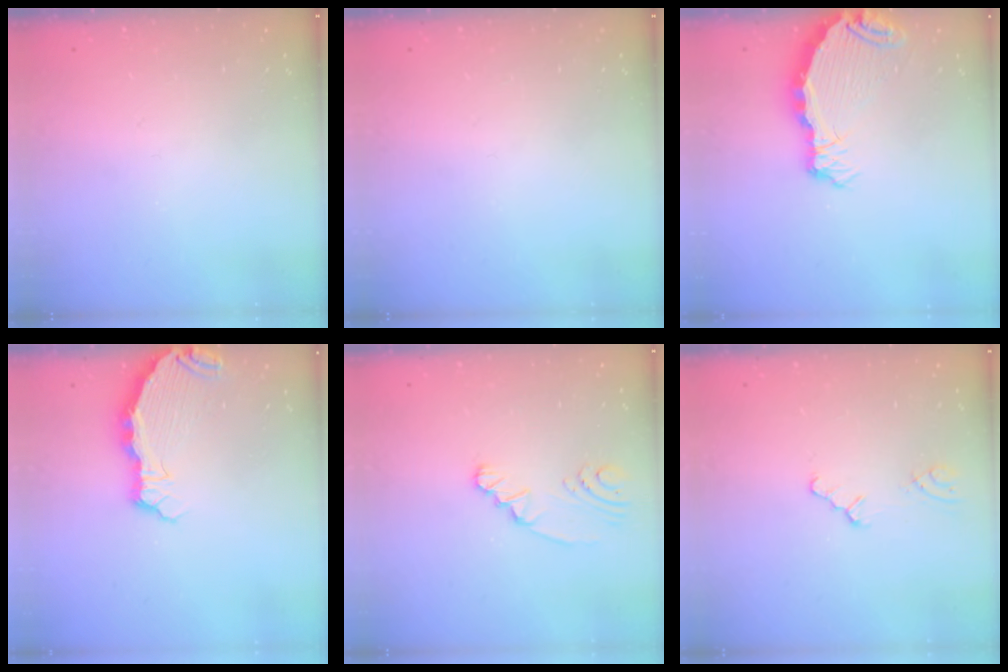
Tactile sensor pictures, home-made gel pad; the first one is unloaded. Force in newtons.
{"total": 0.0}
{"total": 7.5, "press": 7.4, "slide": 0.8}
{"total": 5.3, "press": 5.3, "slide": 0.5}
{"total": 2.9, "press": 2.7, "slide": 1.2}
{"total": 1.2, "press": 1.1, "slide": 0.2}